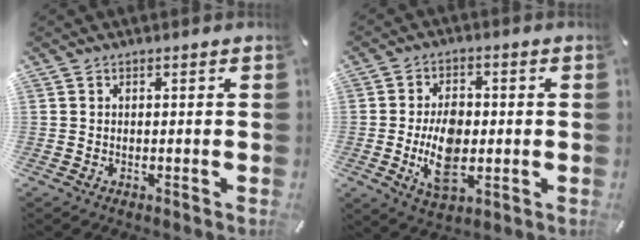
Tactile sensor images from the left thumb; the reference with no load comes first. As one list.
[{"total": 10.4, "force": [-1.3, 6.2, 8.2], "torque": [-0.165, -0.005, -0.024]}]